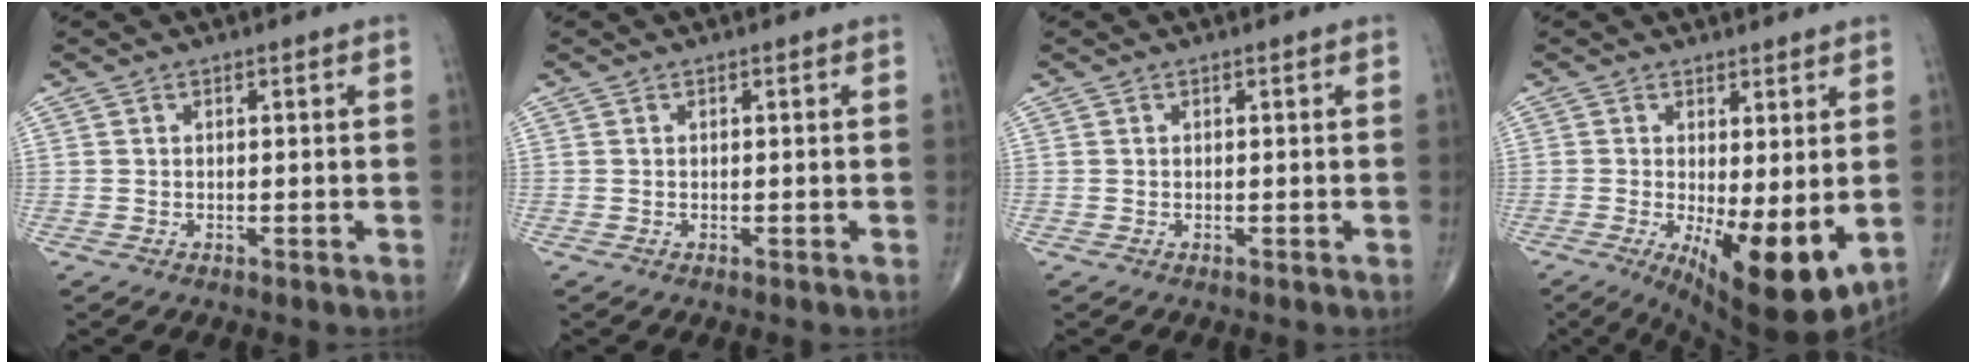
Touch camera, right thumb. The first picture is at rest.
{"total": 0.0}
{"total": 0.0}
{"total": 12.8, "force": [-2.1, 4.3, 11.8], "torque": [-0.171, -0.030, -0.018]}